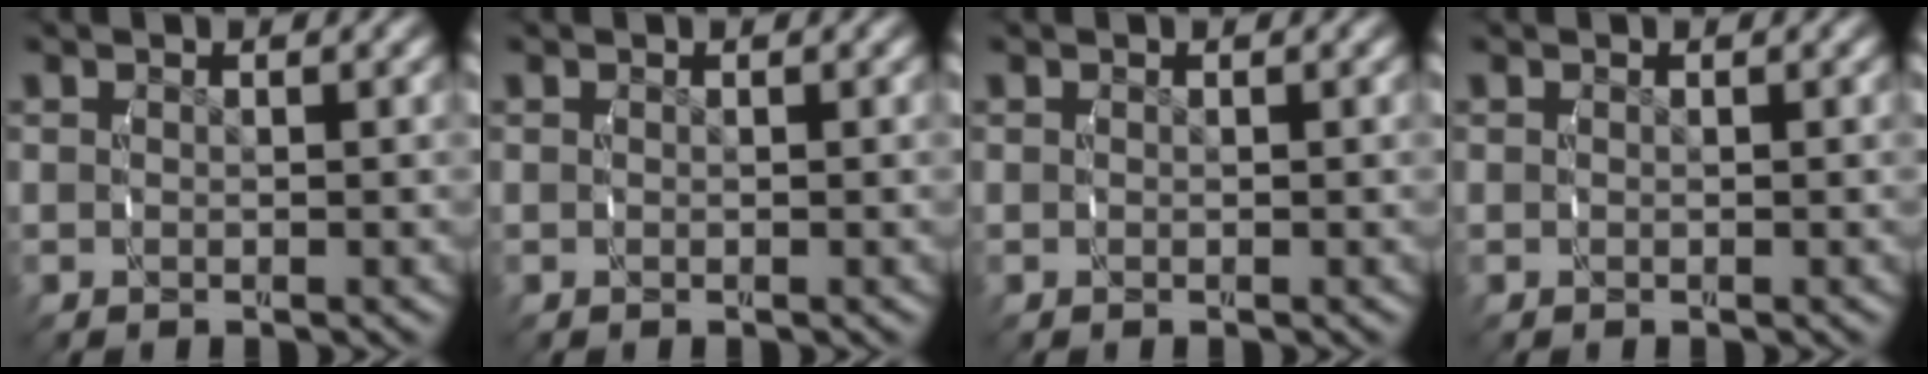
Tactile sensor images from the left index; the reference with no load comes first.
{"total": 0.0}
{"total": 0.0}
{"total": 0.0}